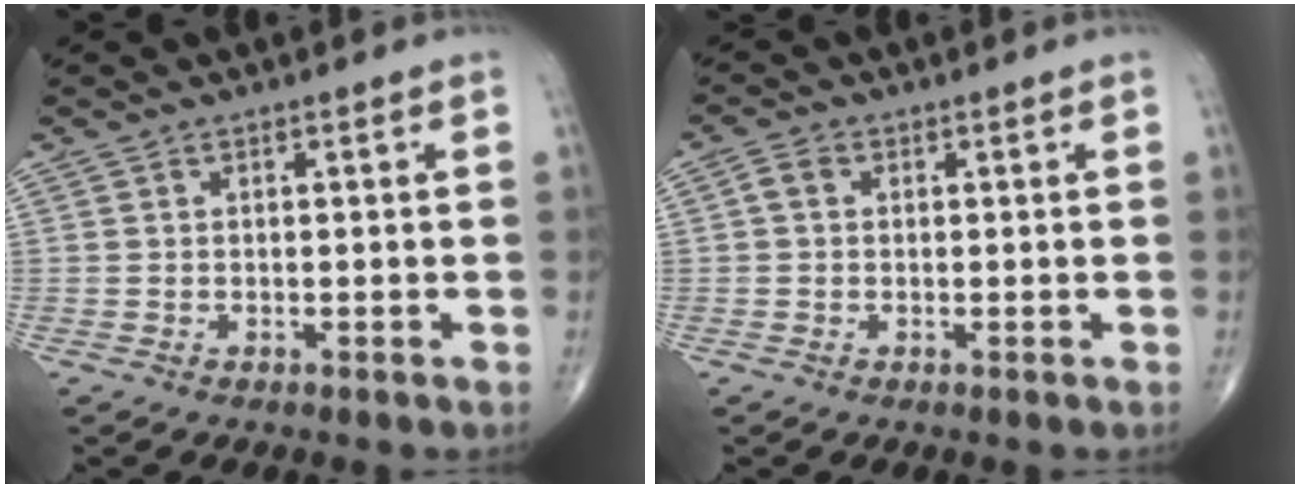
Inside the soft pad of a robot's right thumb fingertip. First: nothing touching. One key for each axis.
{"total": 2.2, "fx": 0.3, "fy": 1.7, "fz": 1.3, "tx": -0.023, "ty": 0.007, "tz": 0.004}